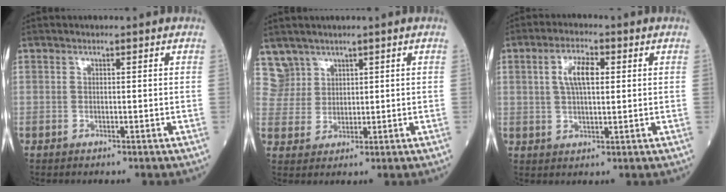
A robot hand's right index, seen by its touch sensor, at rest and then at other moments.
{"total": 4.1, "force": [3.1, 2.6, -0.8], "torque": [0.020, 0.009, 0.068]}
{"total": 5.9, "force": [1.5, 2.0, 5.3], "torque": [-0.104, 0.012, 0.030]}